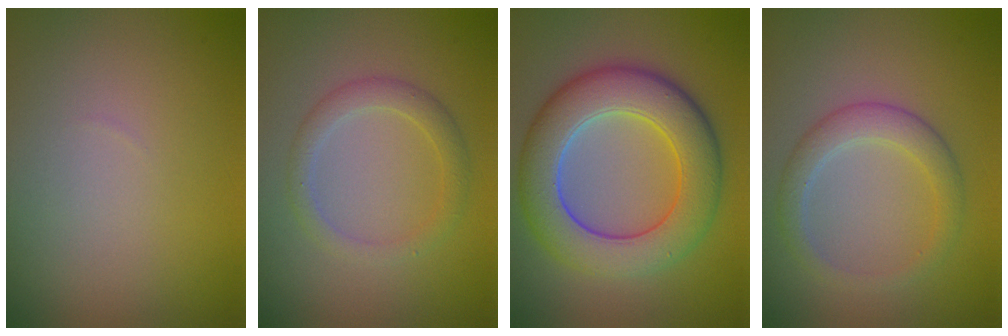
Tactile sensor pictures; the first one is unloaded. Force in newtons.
{"total": 2.2, "press": 2.2, "slide": 0.1}
{"total": 8.6, "press": 8.6, "slide": 0.6}
{"total": 2.8, "press": 2.8, "slide": 0.2}